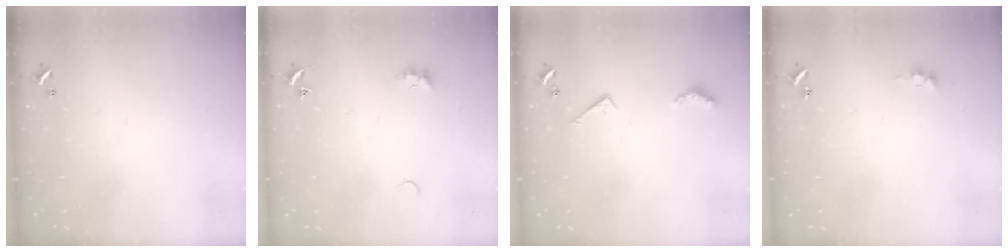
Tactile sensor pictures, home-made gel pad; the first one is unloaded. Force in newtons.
{"total": 1.9, "press": 1.9, "slide": 0.5}
{"total": 3.8, "press": 3.8, "slide": 0.6}
{"total": 0.8, "press": 0.7, "slide": 0.4}